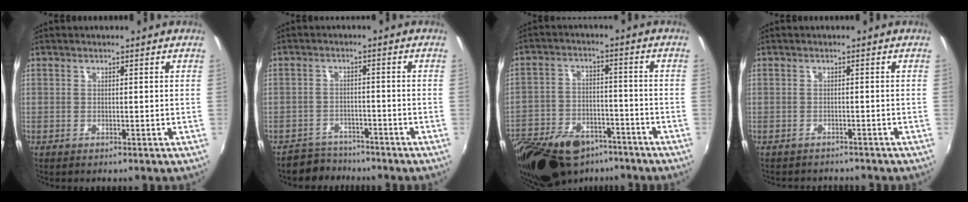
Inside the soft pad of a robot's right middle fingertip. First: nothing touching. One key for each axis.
{"total": 4.7, "fx": -4.1, "fy": 2.3, "fz": -0.4, "tx": -0.007, "ty": 0.012, "tz": -0.070}
{"total": 23.1, "fx": -16.0, "fy": 11.8, "fz": 11.8, "tx": -0.273, "ty": -0.022, "tz": -0.254}
{"total": 3.1, "fx": -2.9, "fy": 1.2, "fz": 0.4, "tx": -0.018, "ty": -0.007, "tz": -0.043}